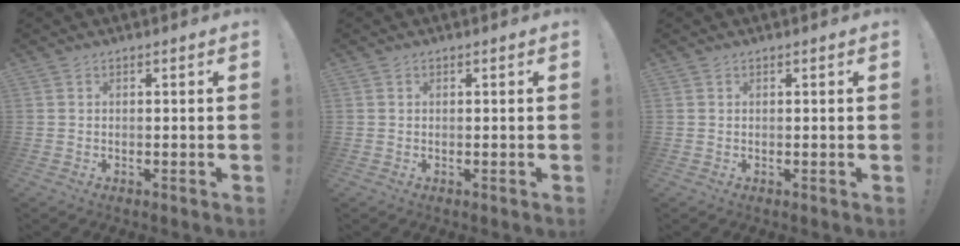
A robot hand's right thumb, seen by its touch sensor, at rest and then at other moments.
{"total": 0.0}
{"total": 0.0}